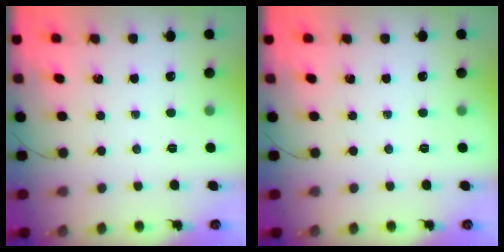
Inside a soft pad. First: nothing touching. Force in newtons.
{"total": 0.0}